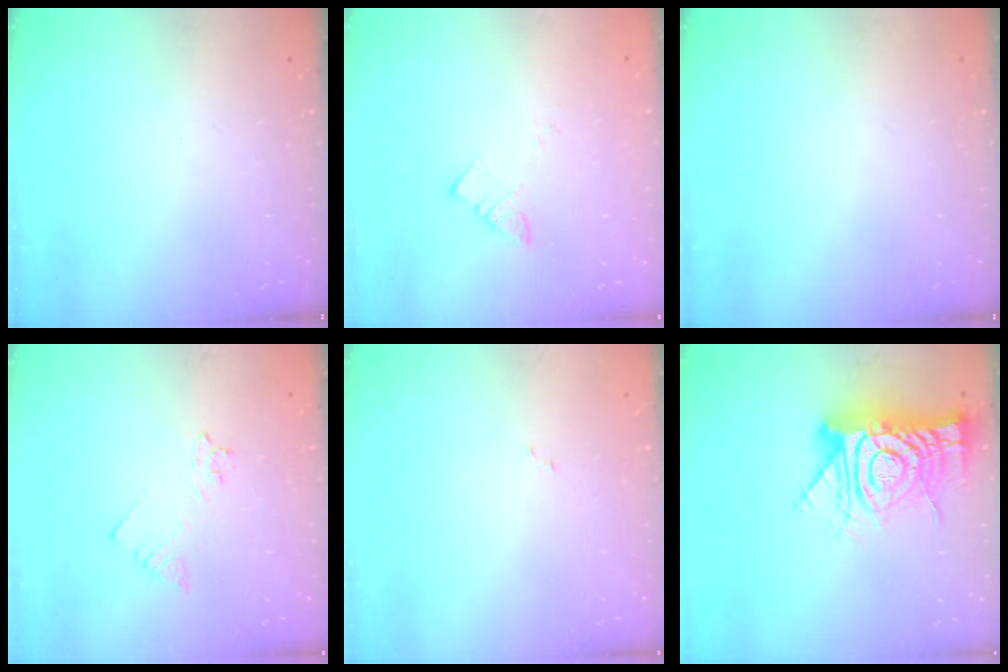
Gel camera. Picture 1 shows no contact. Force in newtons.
{"total": 3.8, "press": 3.8, "slide": 0.2}
{"total": 0.0}
{"total": 3.3, "press": 3.2, "slide": 0.5}
{"total": 2.2, "press": 2.1, "slide": 0.3}
{"total": 18.4, "press": 18.3, "slide": 1.8}